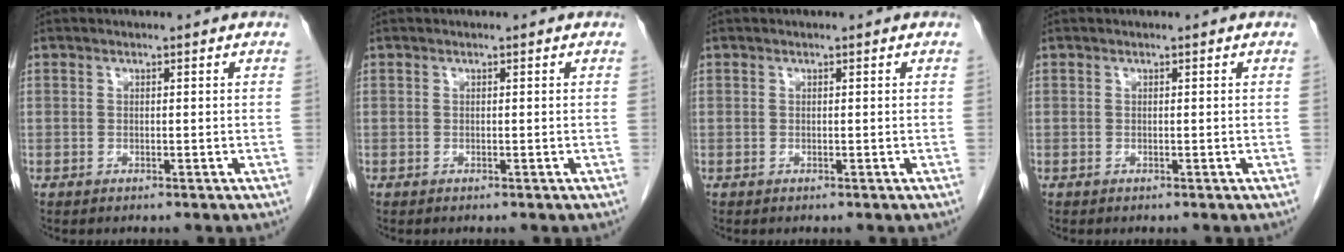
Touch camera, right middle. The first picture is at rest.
{"total": 0.0}
{"total": 0.0}
{"total": 0.0}